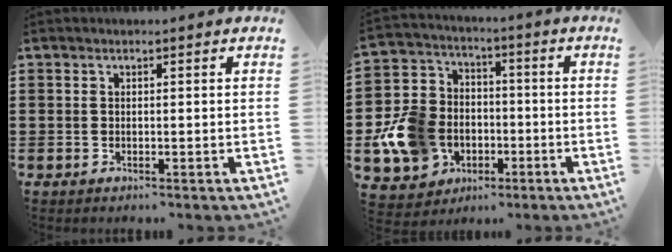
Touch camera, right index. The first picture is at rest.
{"total": 11.9, "force": [-3.7, 9.8, 5.5], "torque": [-0.165, 0.023, -0.068]}